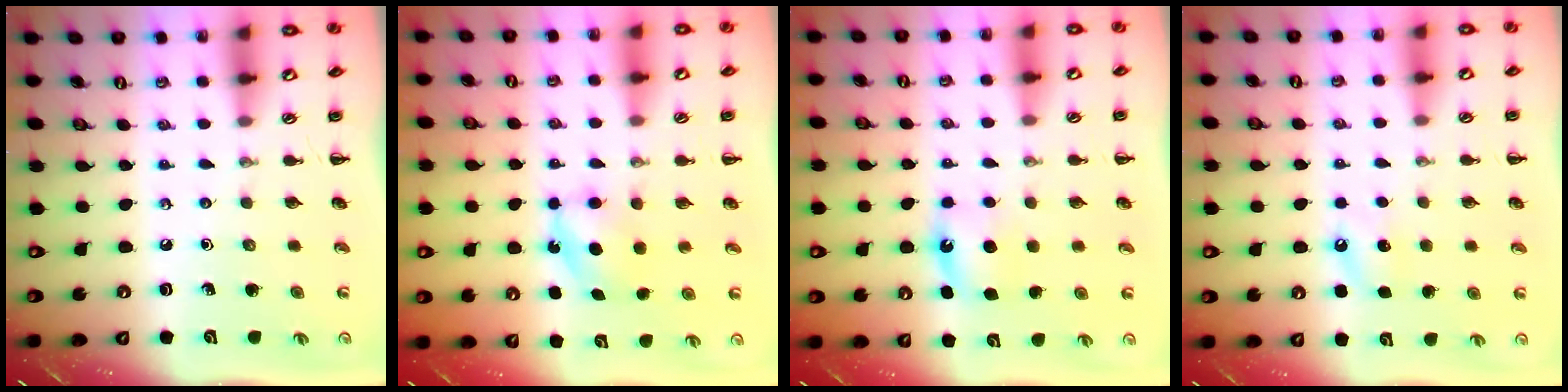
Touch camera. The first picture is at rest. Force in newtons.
{"total": 5.6, "press": 5.4, "slide": 1.5}
{"total": 5.7, "press": 5.4, "slide": 1.9}
{"total": 6.0, "press": 5.7, "slide": 1.6}